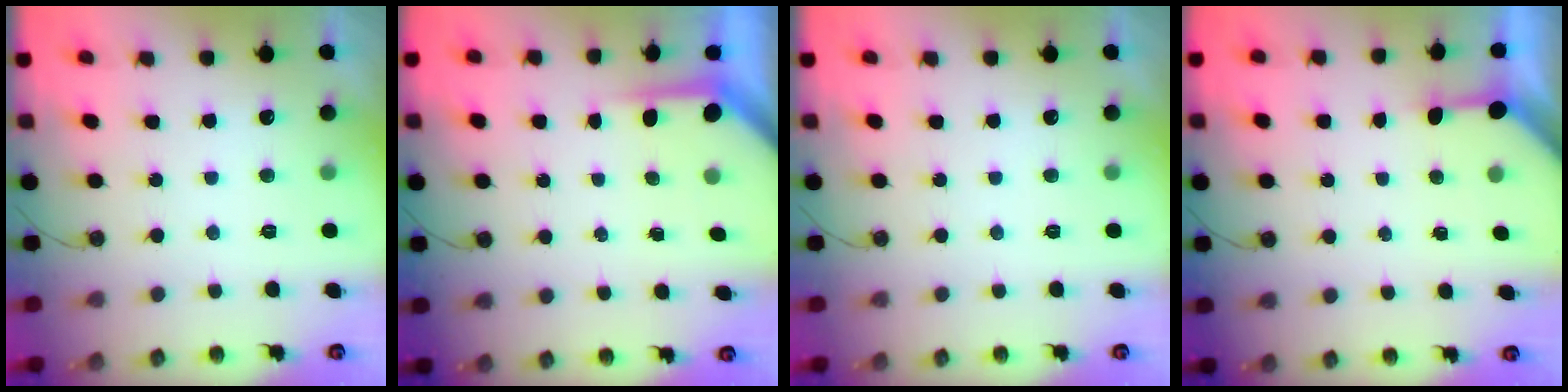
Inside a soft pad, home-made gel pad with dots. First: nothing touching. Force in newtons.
{"total": 3.6, "press": 3.6, "slide": 0.4}
{"total": 0.0}
{"total": 3.2, "press": 3.2, "slide": 0.3}